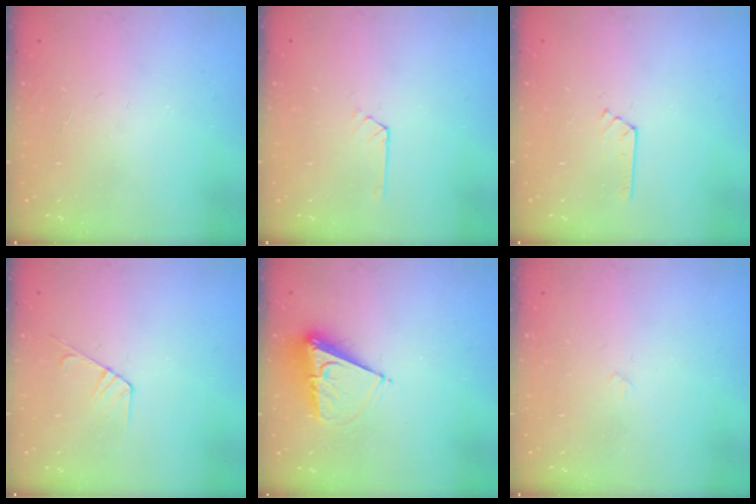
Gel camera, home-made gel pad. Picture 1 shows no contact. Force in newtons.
{"total": 2.7, "press": 2.7, "slide": 0.4}
{"total": 2.5, "press": 2.5, "slide": 0.3}
{"total": 5.9, "press": 5.9, "slide": 0.7}
{"total": 8.7, "press": 8.6, "slide": 0.7}
{"total": 2.8, "press": 2.8, "slide": 0.5}